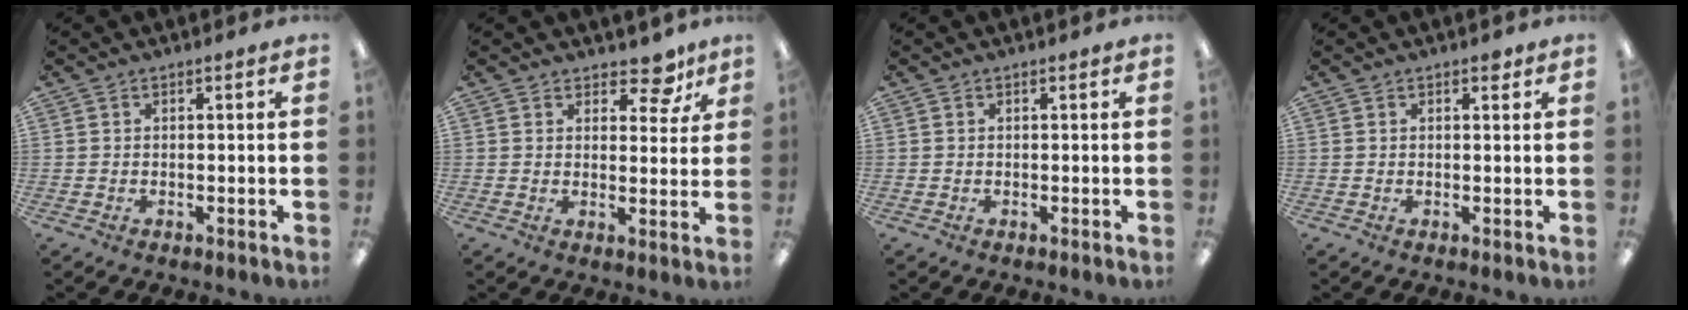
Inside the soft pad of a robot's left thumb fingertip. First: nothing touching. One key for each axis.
{"total": 6.6, "fx": 5.0, "fy": 3.2, "fz": 2.9, "tx": -0.031, "ty": -0.028, "tz": 0.085}
{"total": 0.0}
{"total": 1.4, "fx": 0.9, "fy": 0.8, "fz": 0.7, "tx": 0.001, "ty": -0.004, "tz": 0.012}